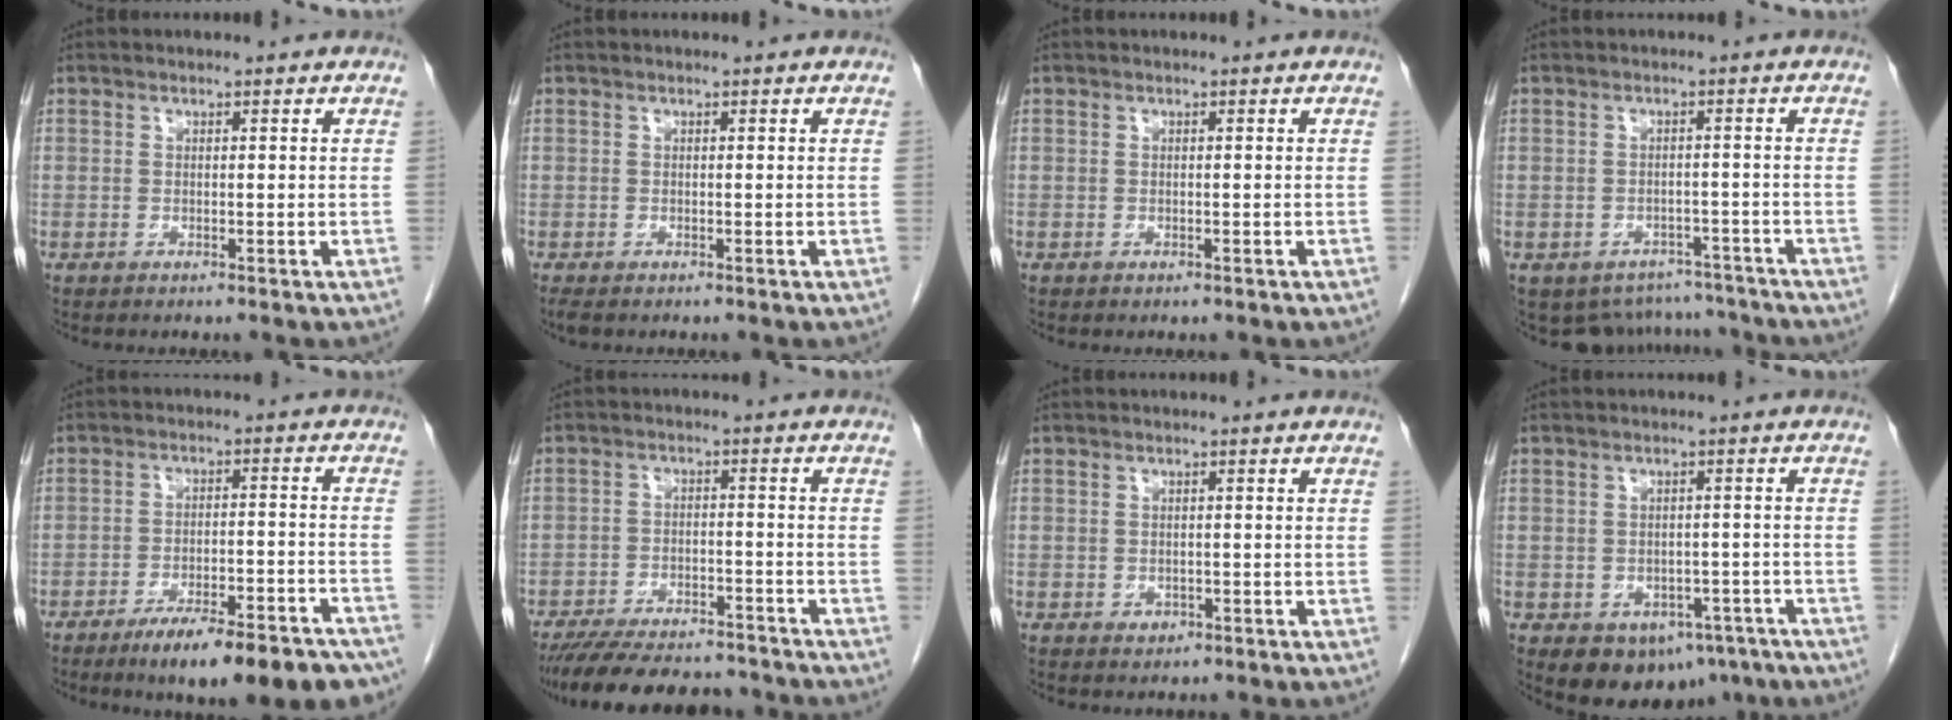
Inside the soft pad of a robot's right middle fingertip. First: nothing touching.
{"total": 1.5, "force": [-1.2, 0.5, 0.8], "torque": [-0.011, -0.005, -0.016]}
{"total": 0.0}
{"total": 8.9, "force": [-7.8, 4.4, 0.5], "torque": [0.000, 0.020, -0.092]}
{"total": 16.3, "force": [-12.7, 3.6, 9.6], "torque": [-0.083, 0.017, -0.179]}
{"total": 15.2, "force": [-13.5, 3.9, 5.8], "torque": [-0.109, -0.005, -0.193]}
{"total": 1.1, "force": [-0.5, 0.9, 0.4], "torque": [-0.007, 0.002, -0.002]}
{"total": 9.5, "force": [-5.6, 6.3, 4.5], "torque": [-0.046, 0.013, -0.067]}